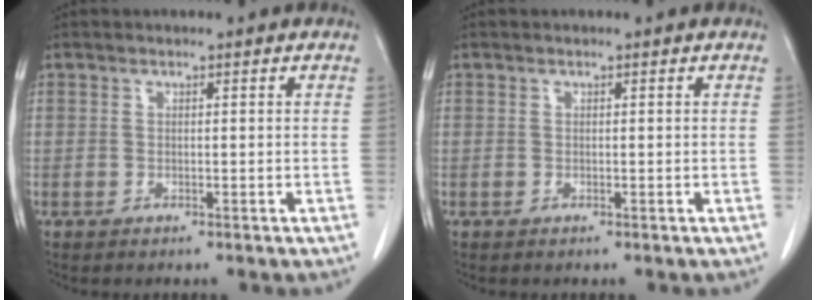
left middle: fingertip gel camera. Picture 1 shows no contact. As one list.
[{"total": 0.0}]